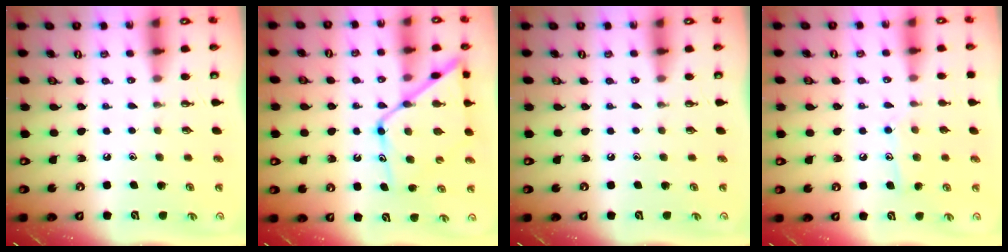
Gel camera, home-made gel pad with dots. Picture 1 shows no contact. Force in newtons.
{"total": 15.5, "press": 15.4, "slide": 1.4}
{"total": 0.0}
{"total": 9.2, "press": 9.2, "slide": 0.5}